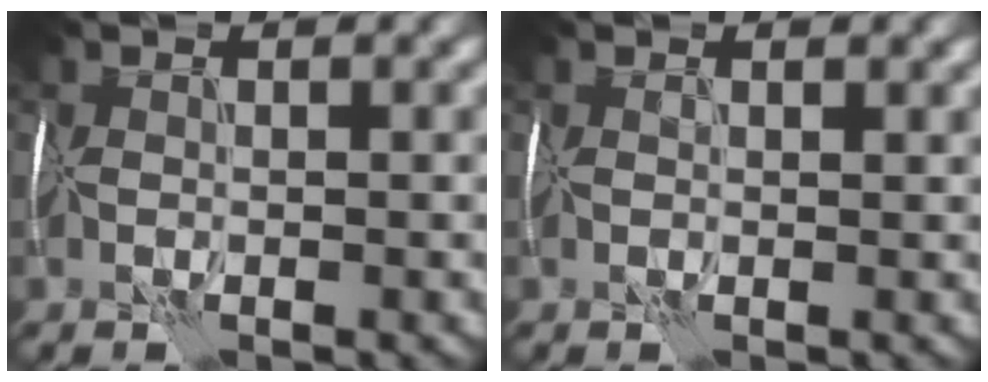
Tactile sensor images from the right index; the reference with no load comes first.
{"total": 0.8, "force": [0.5, 0.3, 0.5], "torque": [-0.008, 0.002, 0.010]}